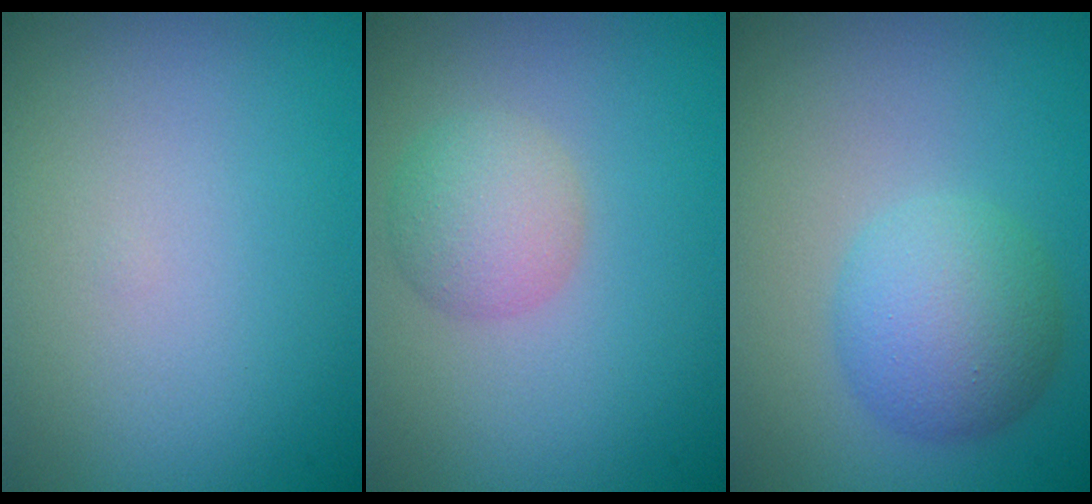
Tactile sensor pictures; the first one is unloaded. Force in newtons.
{"total": 2.9, "press": 2.9, "slide": 0.1}
{"total": 4.7, "press": 4.7, "slide": 0.2}